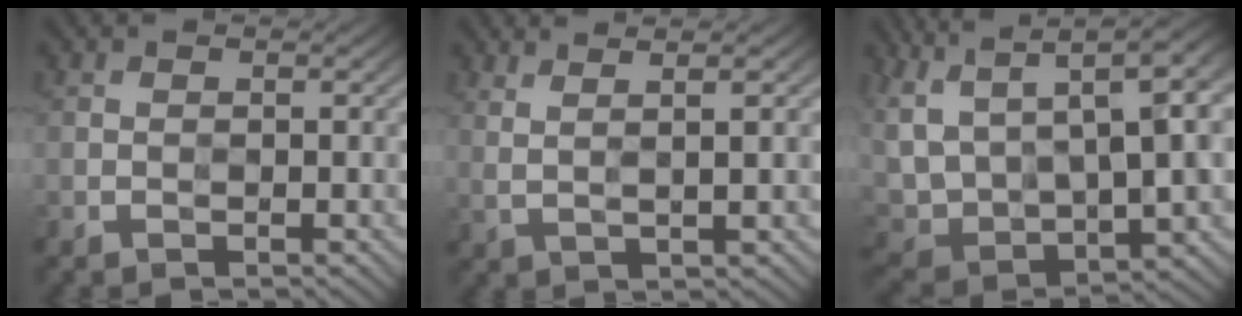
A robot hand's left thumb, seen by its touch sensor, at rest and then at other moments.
{"total": 4.5, "force": [2.5, 0.9, 3.7], "torque": [-0.055, 0.009, 0.032]}
{"total": 16.1, "force": [8.1, 7.0, 12.1], "torque": [-0.300, 0.024, 0.163]}